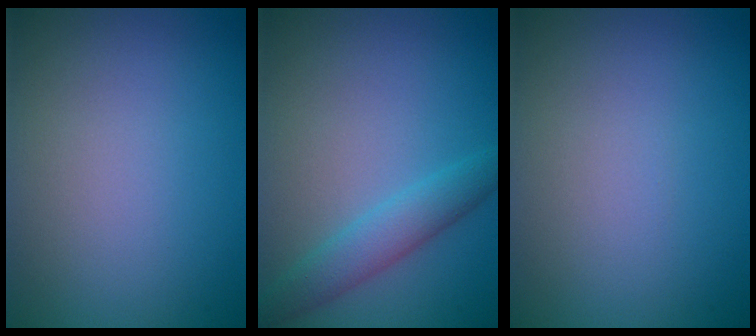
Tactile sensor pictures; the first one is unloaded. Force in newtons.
{"total": 3.0, "press": 3.0, "slide": 0.1}
{"total": 0.0}